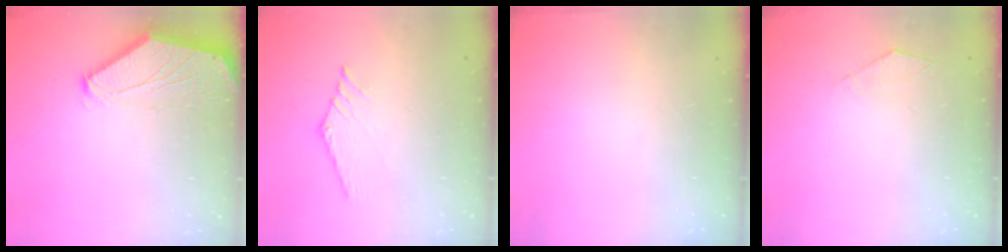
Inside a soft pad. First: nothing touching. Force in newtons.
{"total": 0.5, "press": 0.5, "slide": 0.2}
{"total": 0.0}
{"total": 3.6, "press": 3.6, "slide": 0.6}